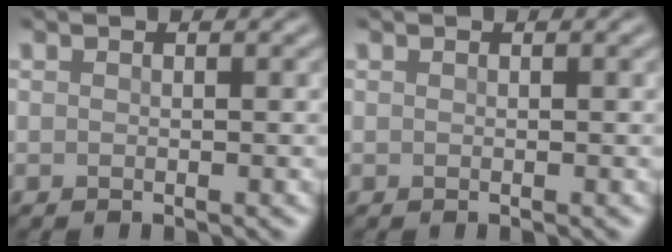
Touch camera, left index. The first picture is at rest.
{"total": 0.0}